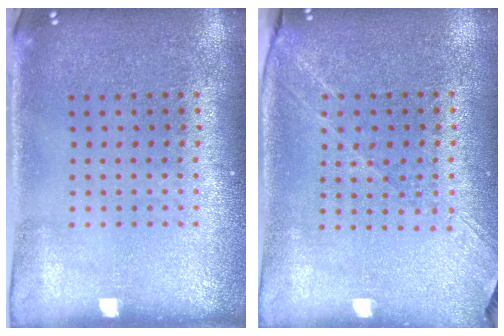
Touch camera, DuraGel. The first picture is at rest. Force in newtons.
{"total": 1.3, "press": 1.2, "slide": 0.5}